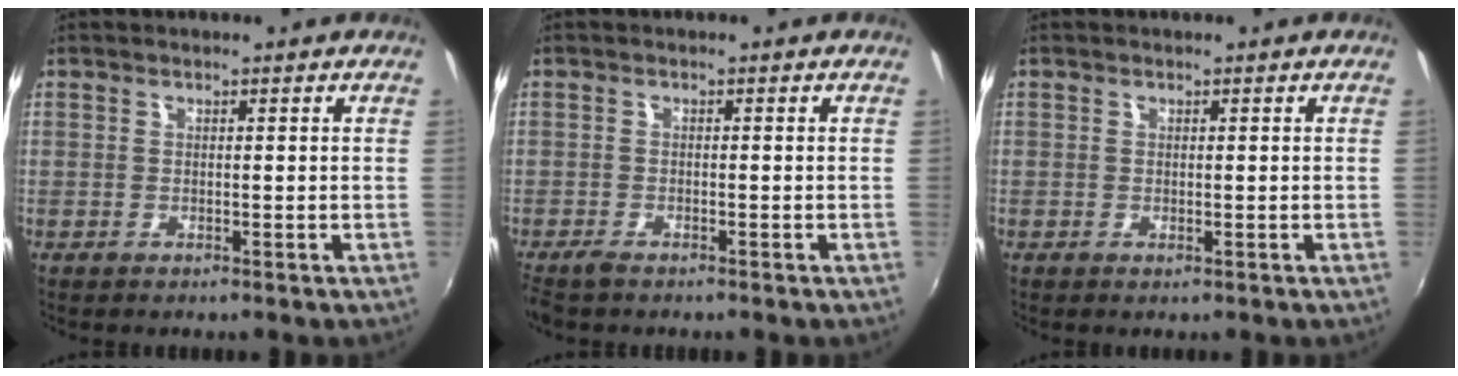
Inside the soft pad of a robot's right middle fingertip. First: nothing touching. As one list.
[{"total": 2.9, "force": [-2.4, 0.8, 1.4], "torque": [-0.035, -0.012, -0.047]}, {"total": 0.0}]